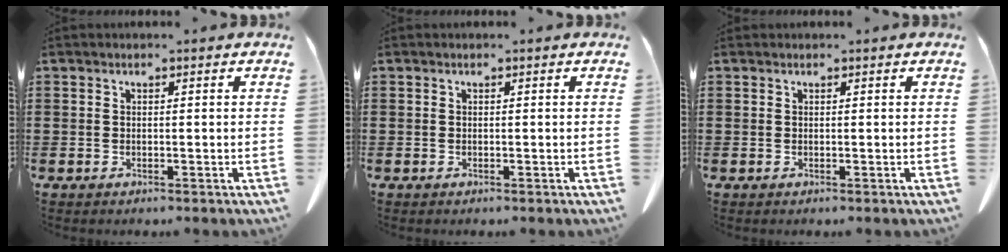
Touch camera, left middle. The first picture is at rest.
{"total": 0.0}
{"total": 0.0}